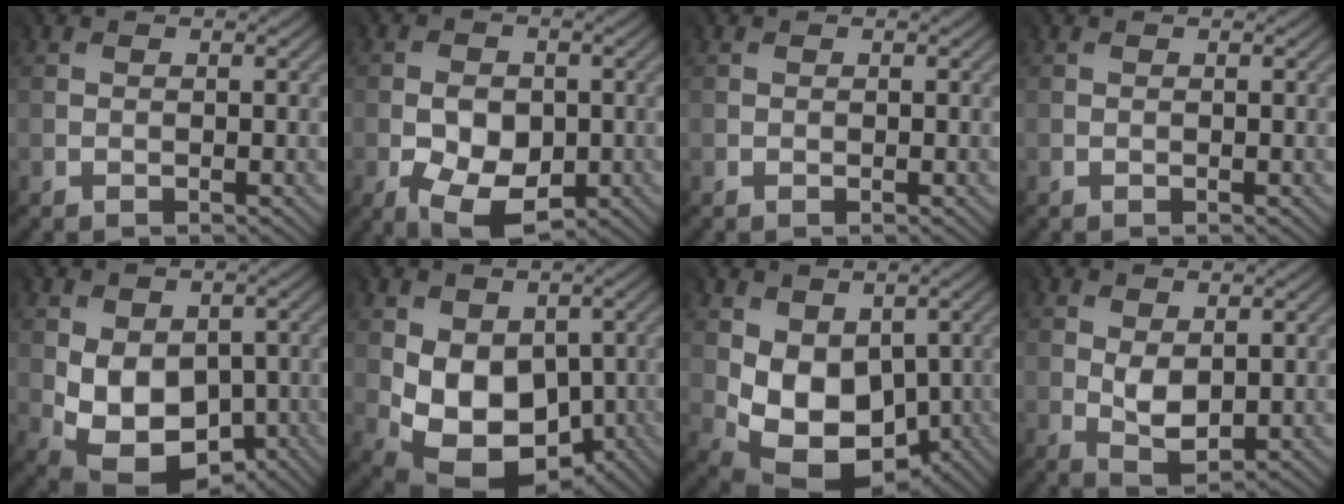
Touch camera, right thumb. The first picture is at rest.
{"total": 8.0, "force": [-2.9, 4.9, 5.6], "torque": [-0.108, -0.016, -0.054]}
{"total": 0.0}
{"total": 0.0}
{"total": 9.7, "force": [-1.8, 6.8, 6.7], "torque": [-0.125, -0.024, -0.027]}
{"total": 10.1, "force": [-1.2, 7.2, 7.0], "torque": [-0.132, -0.026, -0.019]}
{"total": 9.3, "force": [-0.5, 6.8, 6.4], "torque": [-0.132, -0.029, -0.005]}
{"total": 3.6, "force": [0.4, 2.1, 2.8], "torque": [-0.063, -0.006, 0.016]}